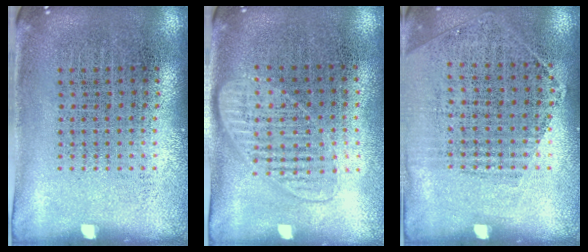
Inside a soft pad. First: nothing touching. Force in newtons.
{"total": 1.4, "press": 1.3, "slide": 0.6}
{"total": 1.2, "press": 1.0, "slide": 0.6}